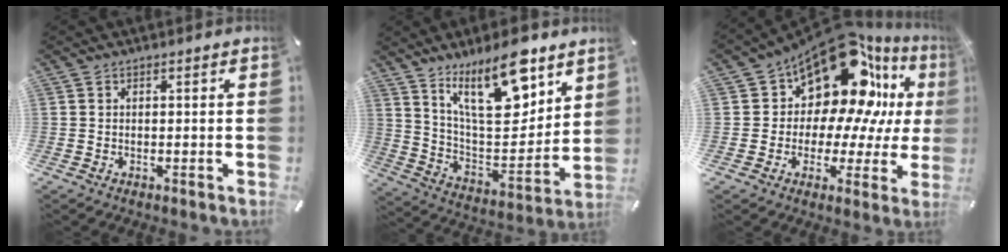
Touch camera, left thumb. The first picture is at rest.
{"total": 20.2, "force": [12.3, 8.5, 13.6], "torque": [-0.206, -0.071, 0.204]}
{"total": 19.6, "force": [11.0, 11.9, 11.0], "torque": [-0.173, -0.085, 0.193]}